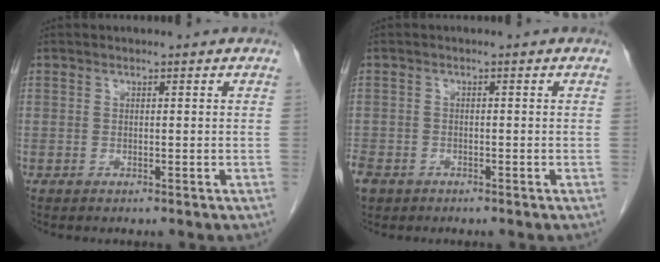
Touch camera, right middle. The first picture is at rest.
{"total": 4.5, "force": [-2.9, 3.1, 1.7], "torque": [-0.045, -0.004, -0.051]}